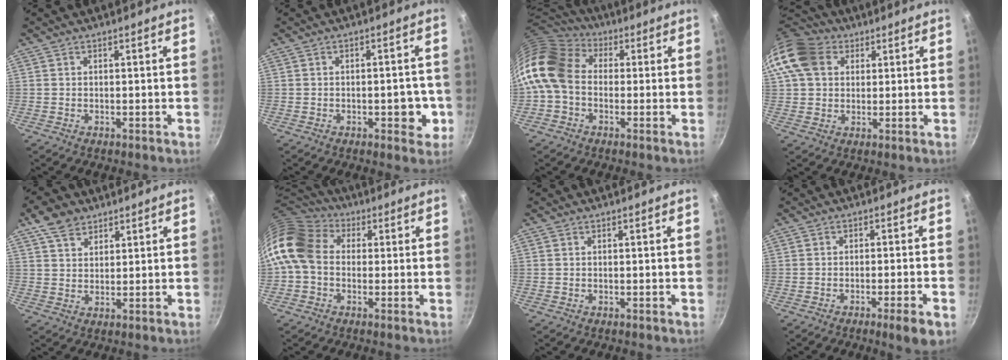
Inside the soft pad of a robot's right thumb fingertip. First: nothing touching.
{"total": 5.7, "force": [-1.5, 2.8, 4.6], "torque": [-0.041, 0.008, -0.020]}
{"total": 14.9, "force": [0.3, 11.5, 9.4], "torque": [-0.178, 0.031, -0.016]}
{"total": 12.2, "force": [4.2, 9.6, 6.3], "torque": [-0.106, 0.011, 0.065]}
{"total": 6.5, "force": [4.2, 4.1, 2.7], "torque": [-0.034, -0.011, 0.077]}
{"total": 13.3, "force": [0.8, 10.5, 8.2], "torque": [-0.146, 0.026, -0.007]}
{"total": 0.0}
{"total": 5.4, "force": [-2.8, 0.4, 4.6], "torque": [-0.066, 0.012, -0.036]}